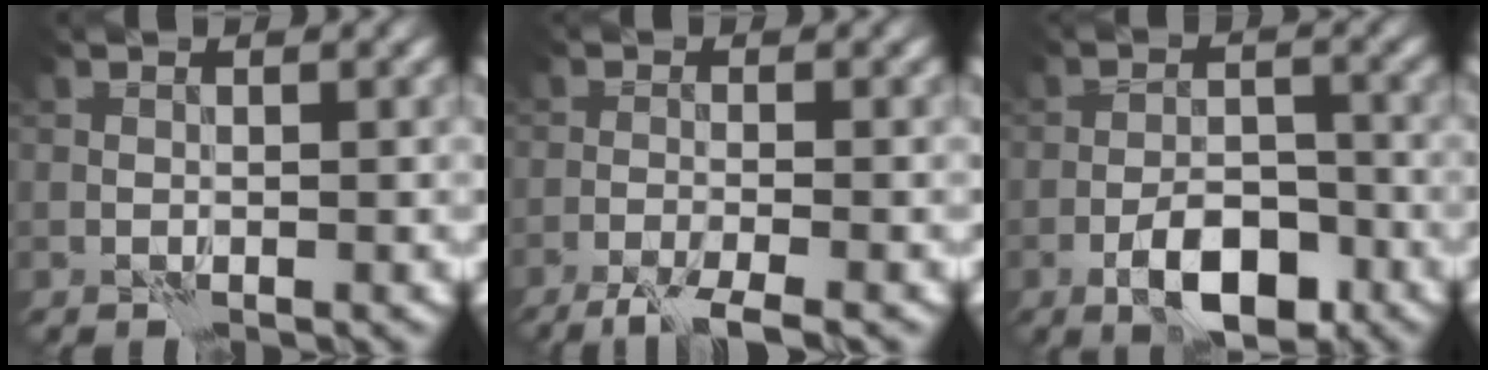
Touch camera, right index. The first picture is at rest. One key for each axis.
{"total": 4.4, "fx": -3.4, "fy": 0.4, "fz": 2.8, "tx": -0.052, "ty": -0.009, "tz": -0.067}
{"total": 5.7, "fx": -3.2, "fy": 2.4, "fz": 4.0, "tx": -0.062, "ty": 0.004, "tz": -0.059}